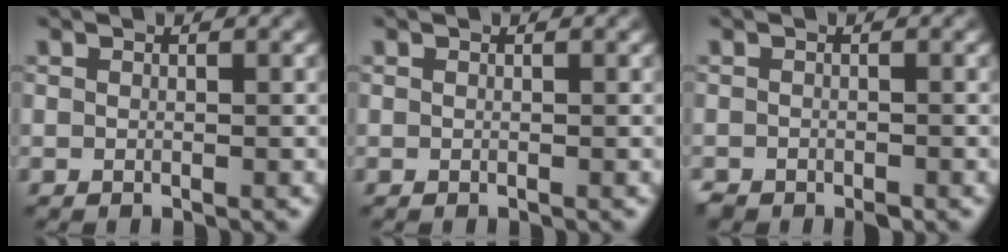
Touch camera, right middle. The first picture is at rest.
{"total": 0.0}
{"total": 1.5, "force": [-1.3, 0.6, 0.4], "torque": [-0.006, -0.004, -0.025]}